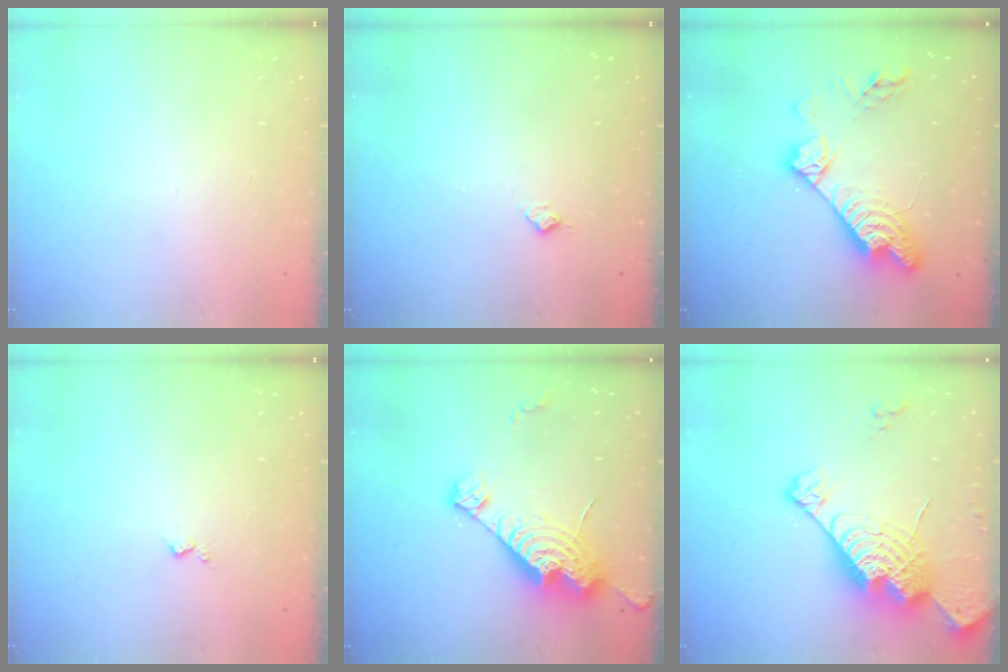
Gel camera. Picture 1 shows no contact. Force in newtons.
{"total": 5.9, "press": 5.9, "slide": 0.7}
{"total": 15.9, "press": 15.9, "slide": 0.9}
{"total": 3.0, "press": 2.9, "slide": 0.5}
{"total": 15.5, "press": 15.4, "slide": 1.3}
{"total": 20.5, "press": 20.4, "slide": 1.8}